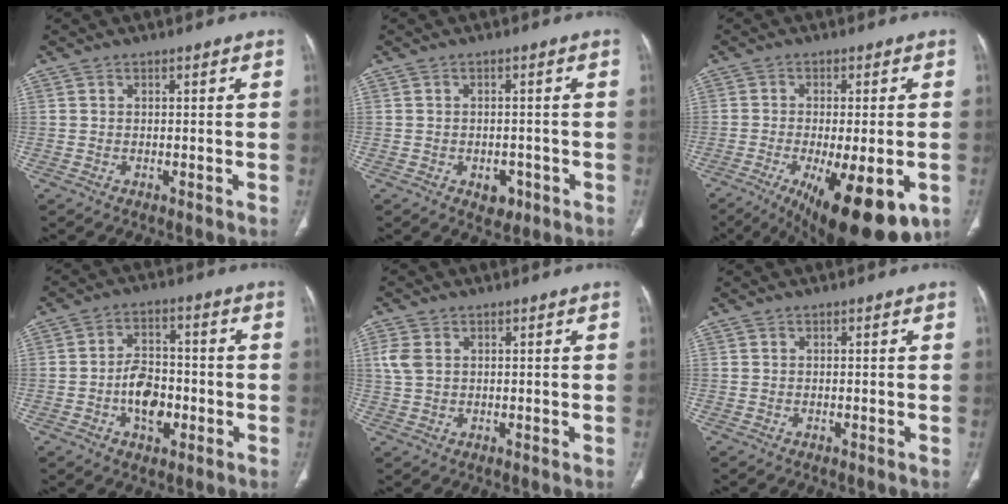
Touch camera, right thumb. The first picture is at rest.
{"total": 3.5, "force": [-1.6, 2.4, 2.0], "torque": [-0.008, 0.006, -0.016]}
{"total": 18.5, "force": [-8.0, 6.3, 15.4], "torque": [-0.197, -0.016, -0.105]}
{"total": 8.7, "force": [-2.4, 5.6, 6.2], "torque": [-0.079, 0.021, -0.042]}
{"total": 3.7, "force": [0.9, 2.8, 2.3], "torque": [-0.055, 0.005, 0.022]}
{"total": 0.0}